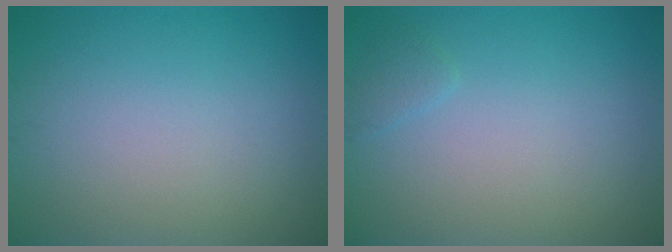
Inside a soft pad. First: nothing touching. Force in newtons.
{"total": 0.8, "press": 0.8, "slide": 0.1}